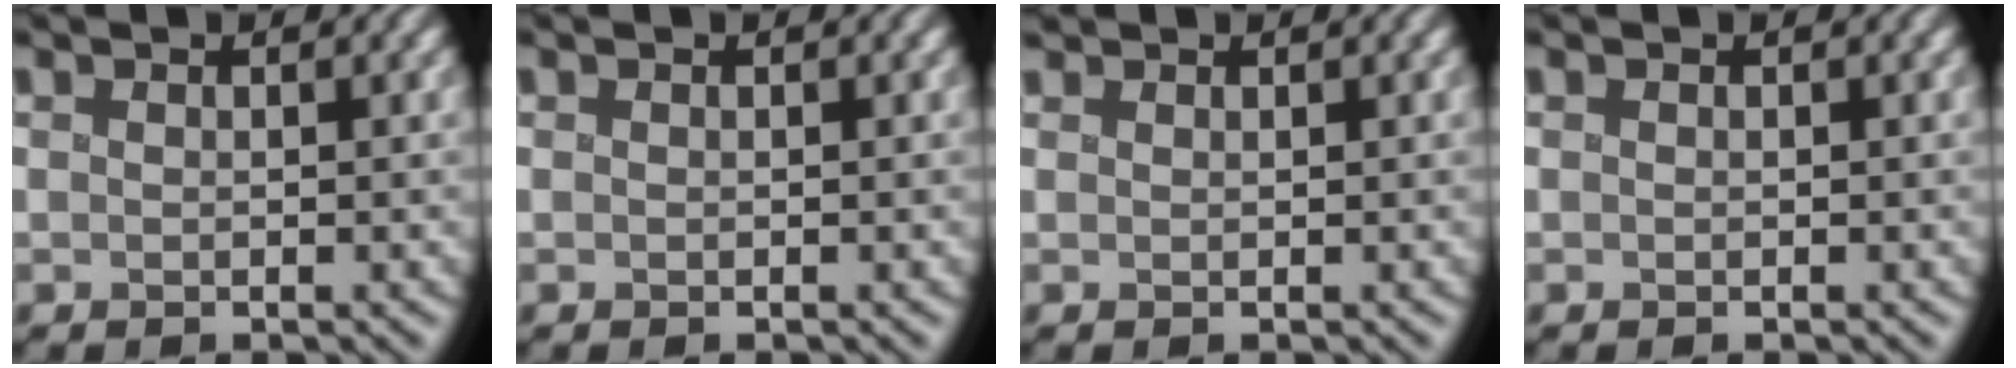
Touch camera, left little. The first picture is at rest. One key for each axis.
{"total": 0.0}
{"total": 0.6, "fx": 0.6, "fy": 0.2, "fz": 0.0, "tx": -0.002, "ty": 0.001, "tz": 0.010}
{"total": 0.0}